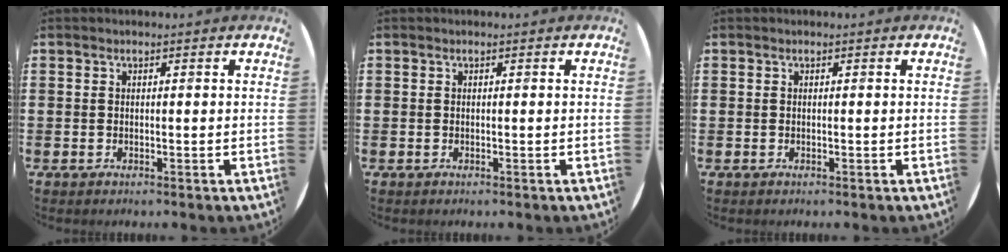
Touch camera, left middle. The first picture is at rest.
{"total": 0.0}
{"total": 0.0}